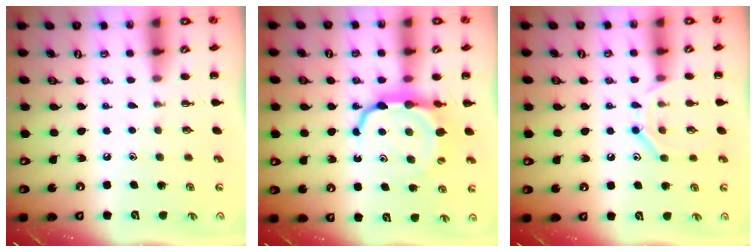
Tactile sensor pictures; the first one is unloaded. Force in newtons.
{"total": 8.8, "press": 8.7, "slide": 1.3}
{"total": 10.8, "press": 10.7, "slide": 0.6}